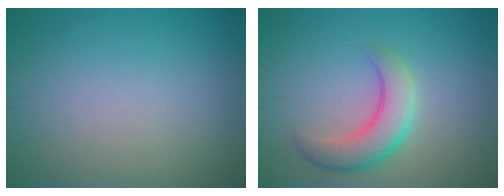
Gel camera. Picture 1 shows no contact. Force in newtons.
{"total": 4.4, "press": 4.4, "slide": 0.2}